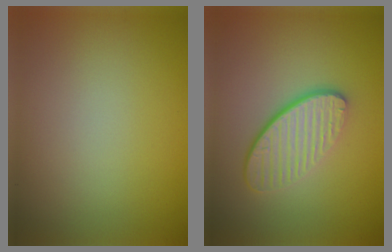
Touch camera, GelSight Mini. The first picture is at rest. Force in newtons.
{"total": 4.6, "press": 3.2, "slide": 3.3}